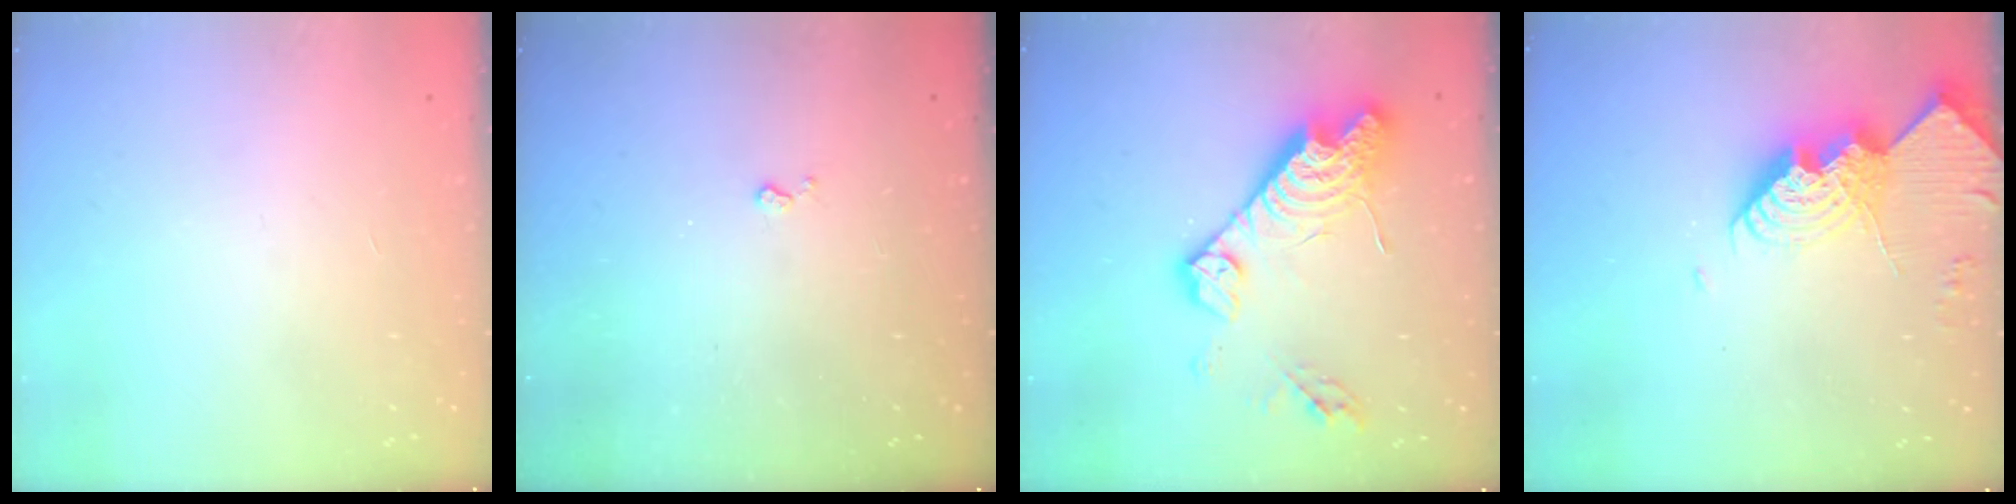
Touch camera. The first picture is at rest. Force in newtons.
{"total": 2.9, "press": 2.8, "slide": 0.5}
{"total": 19.2, "press": 19.1, "slide": 1.9}
{"total": 15.3, "press": 15.2, "slide": 1.4}